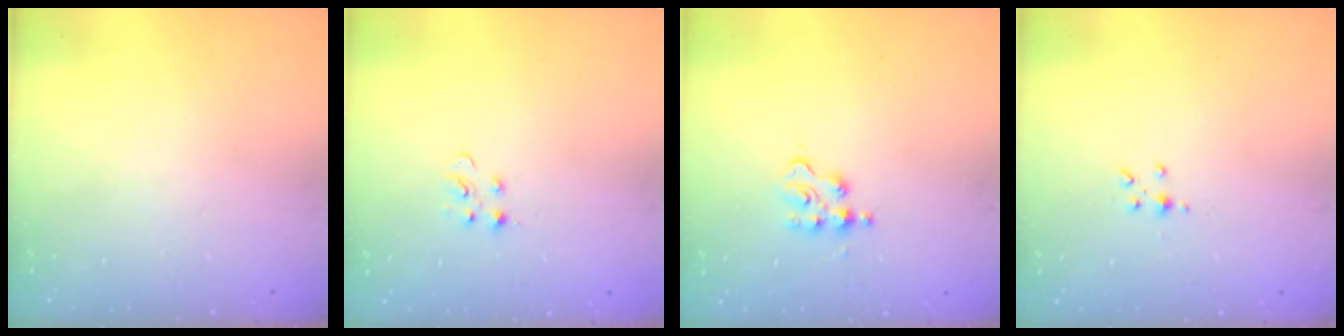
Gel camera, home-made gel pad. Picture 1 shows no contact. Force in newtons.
{"total": 2.9, "press": 2.9, "slide": 0.4}
{"total": 3.9, "press": 3.9, "slide": 0.6}
{"total": 2.0, "press": 1.9, "slide": 0.5}